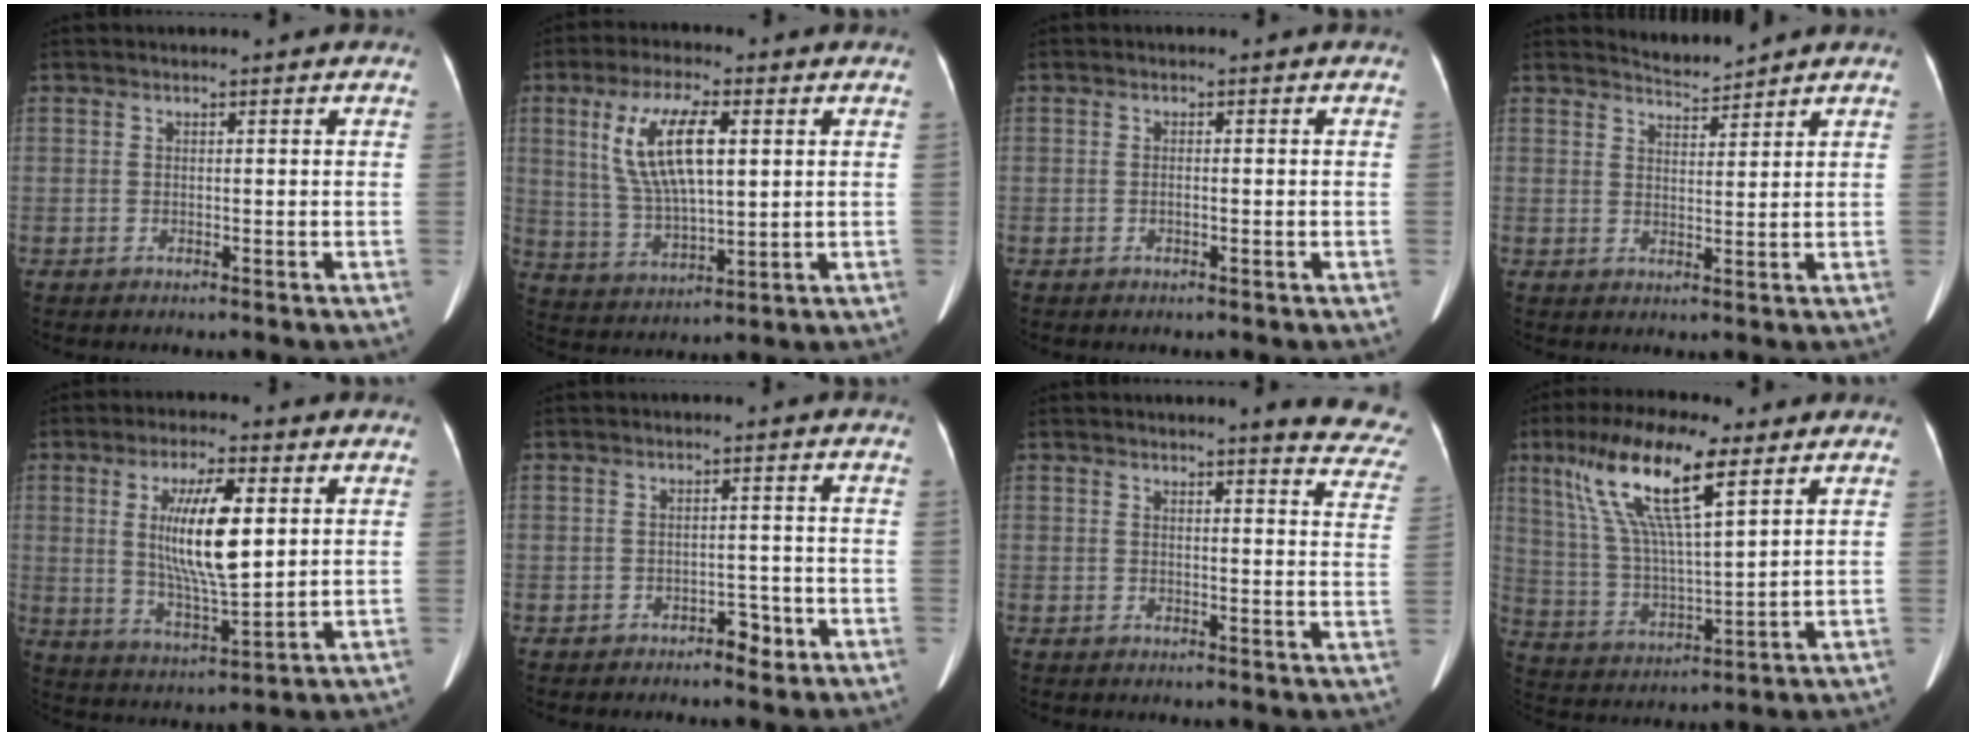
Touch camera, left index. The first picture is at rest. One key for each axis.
{"total": 11.1, "fx": 3.0, "fy": 3.3, "fz": 10.2, "tx": -0.212, "ty": 0.003, "tz": 0.061}
{"total": 0.9, "fx": -0.3, "fy": 0.2, "fz": 0.8, "tx": -0.018, "ty": 0.004, "tz": -0.001}
{"total": 2.8, "fx": 2.7, "fy": -0.4, "fz": -0.4, "tx": 0.000, "ty": -0.002, "tz": 0.054}
{"total": 11.3, "fx": 2.4, "fy": 2.2, "fz": 10.8, "tx": -0.204, "ty": -0.012, "tz": 0.045}
{"total": 2.7, "fx": -2.0, "fy": 1.3, "fz": 1.3, "tx": -0.012, "ty": -0.003, "tz": -0.027}
{"total": 10.6, "fx": 9.6, "fy": 1.3, "fz": 4.3, "tx": -0.016, "ty": -0.058, "tz": 0.072}
{"total": 15.0, "fx": 7.7, "fy": 2.8, "fz": 12.6, "tx": -0.256, "ty": 0.010, "tz": 0.146}